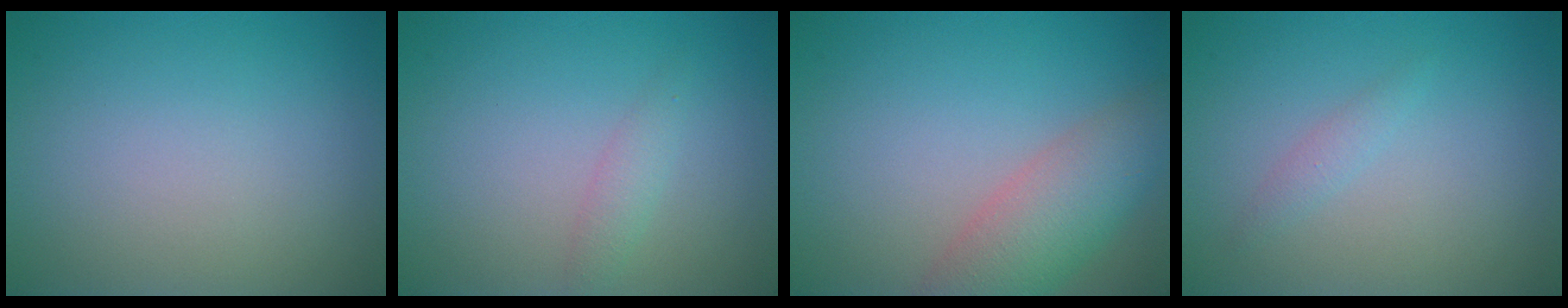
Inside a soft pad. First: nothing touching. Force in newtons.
{"total": 1.3, "press": 1.3, "slide": 0.1}
{"total": 5.3, "press": 5.3, "slide": 0.3}
{"total": 0.9, "press": 0.9, "slide": 0.0}